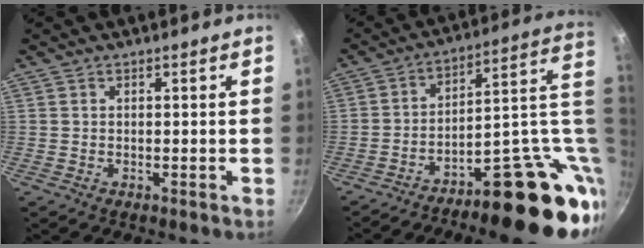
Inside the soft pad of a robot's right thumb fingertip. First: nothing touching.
{"total": 24.0, "force": [-4.9, 10.5, 21.1], "torque": [-0.243, 0.035, -0.057]}